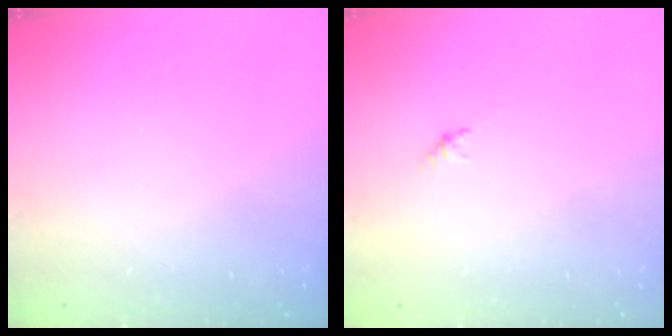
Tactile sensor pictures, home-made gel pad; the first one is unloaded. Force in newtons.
{"total": 3.0, "press": 2.9, "slide": 0.7}